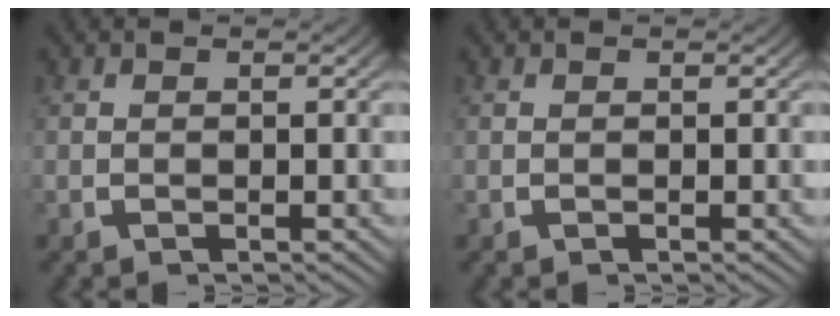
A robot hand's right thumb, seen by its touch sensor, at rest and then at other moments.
{"total": 0.0}